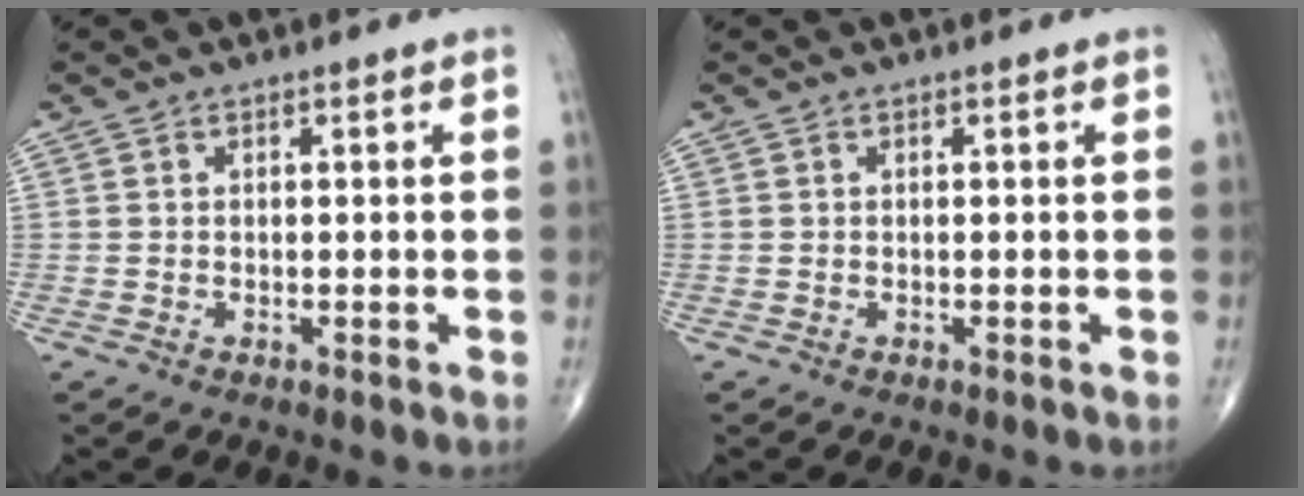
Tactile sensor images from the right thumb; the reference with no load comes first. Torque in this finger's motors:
{"motor_torque": [0.01, 0.00, -0.01, -0.01, 0.00]}